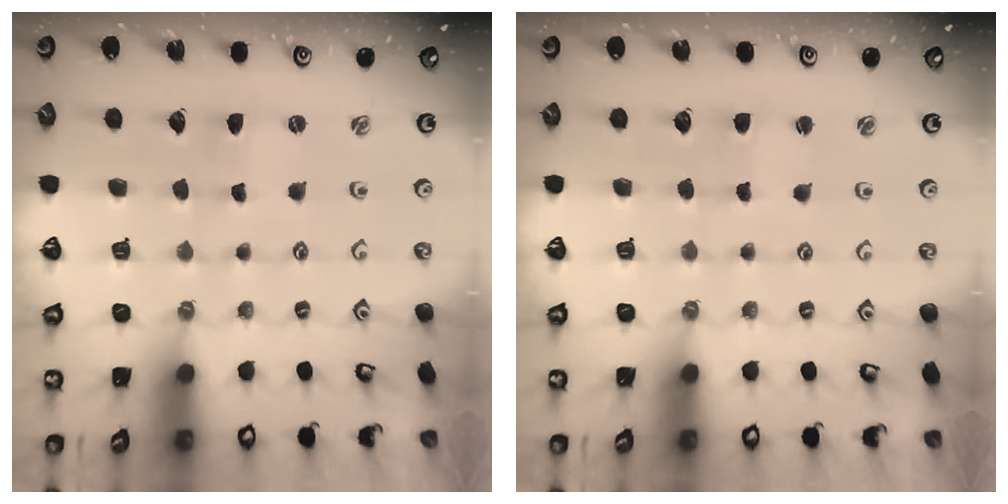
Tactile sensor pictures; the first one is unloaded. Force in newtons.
{"total": 2.3, "press": 2.3, "slide": 0.3}